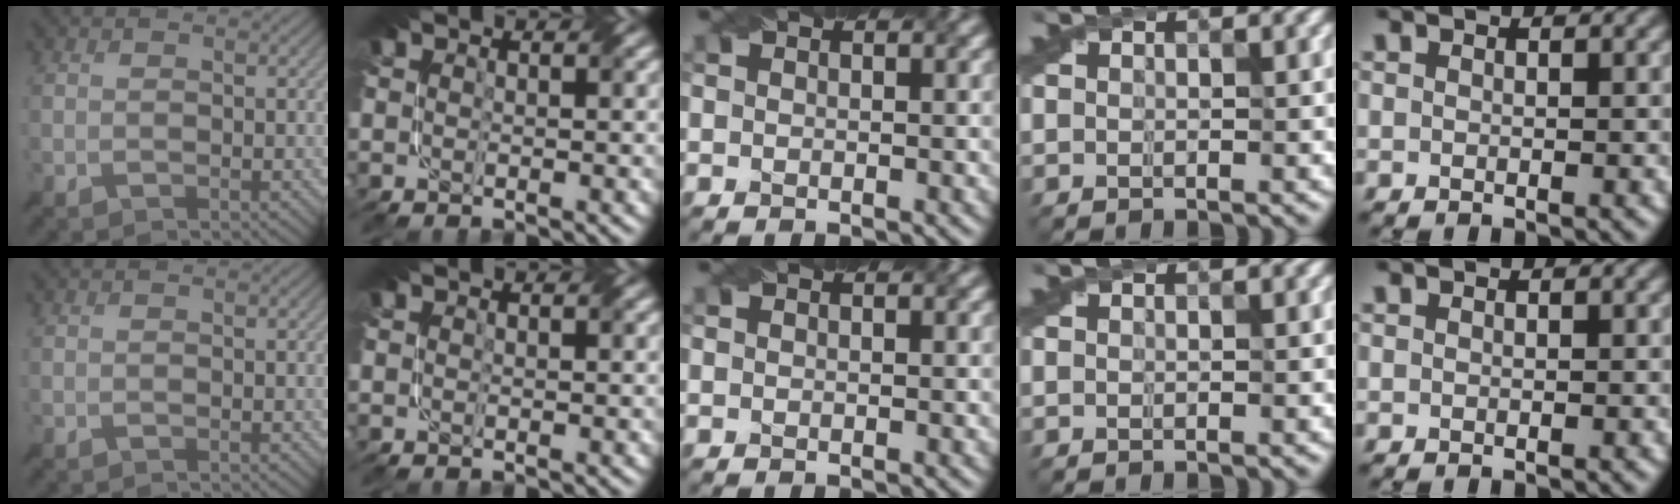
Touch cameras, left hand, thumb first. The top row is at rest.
{}